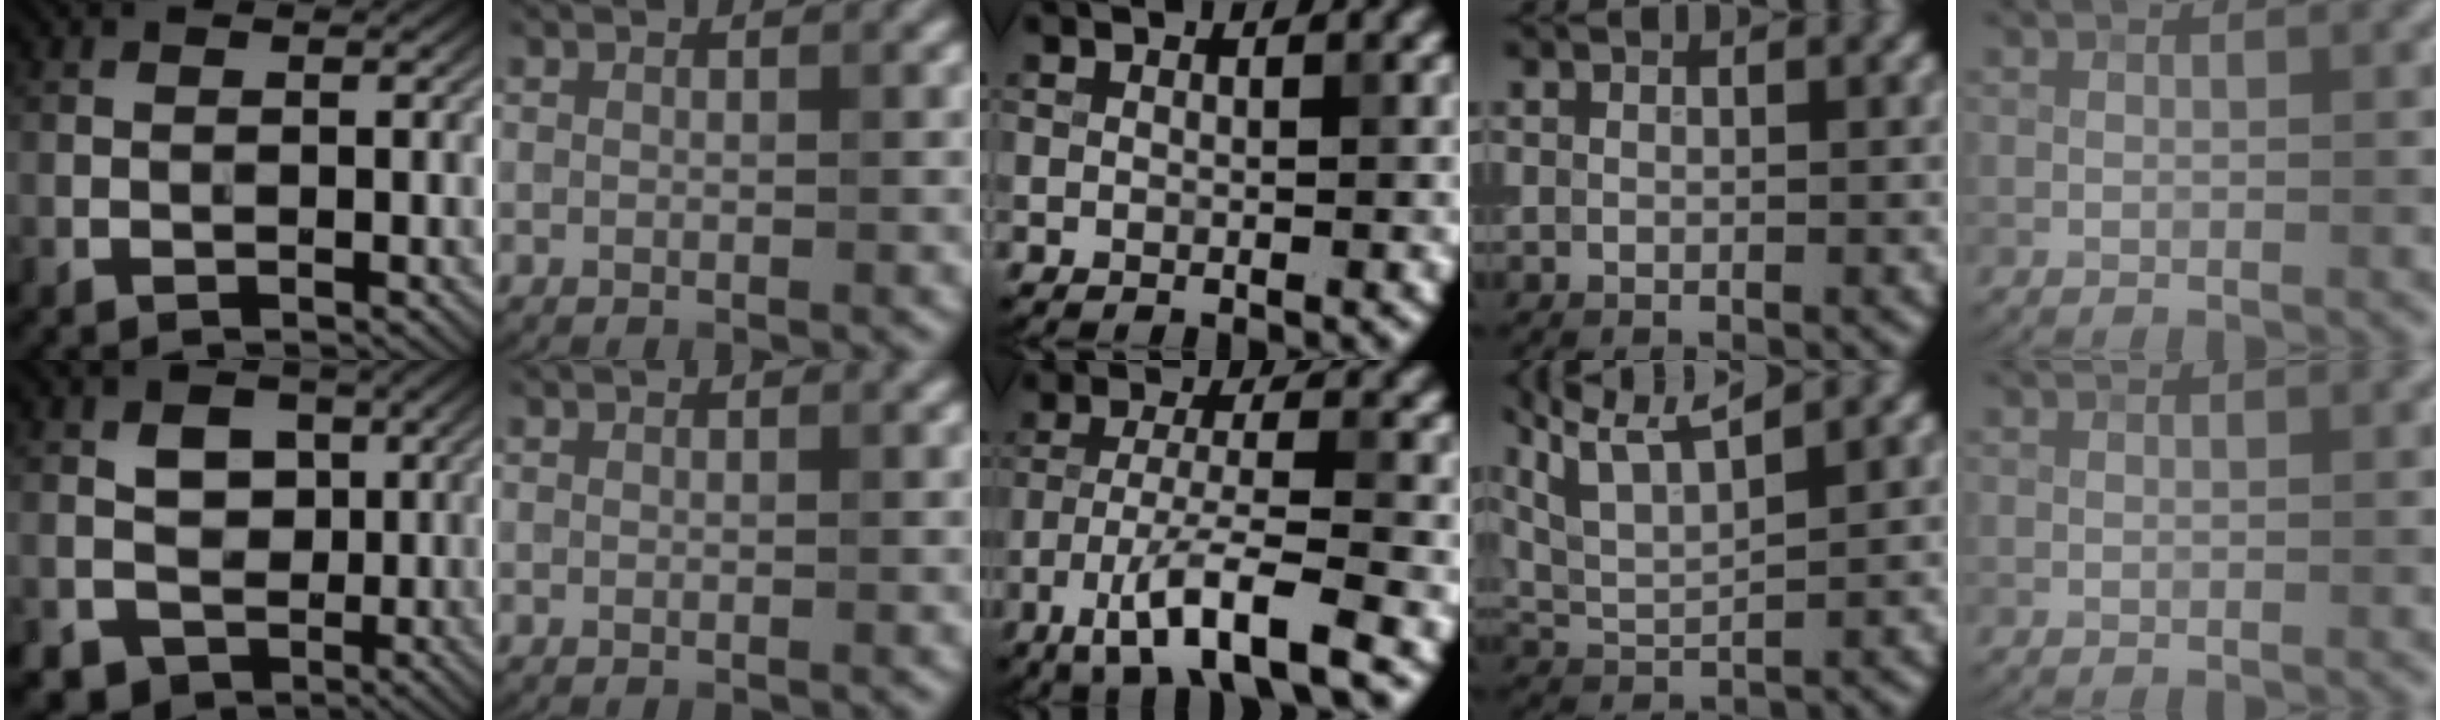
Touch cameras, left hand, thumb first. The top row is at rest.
{"thumb": {"total": 6.0, "force": [-0.2, 5.3, 2.7], "torque": [-0.043, -0.004, -0.013]}, "middle": {"total": 7.0, "force": [-4.1, 1.3, 5.5], "torque": [-0.096, 0.000, -0.077]}, "ring": {"total": 7.3, "force": [5.2, 1.9, 4.8], "torque": [-0.096, 0.032, 0.070]}}